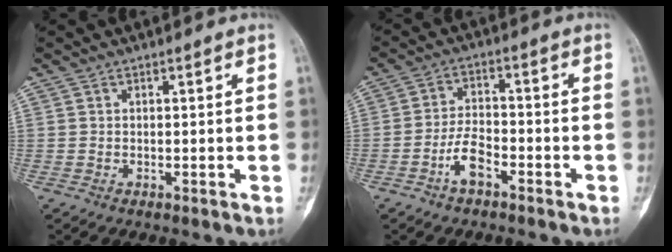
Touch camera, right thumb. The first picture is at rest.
{"total": 5.6, "force": [-3.1, 2.6, 3.9], "torque": [-0.070, 0.026, -0.060]}